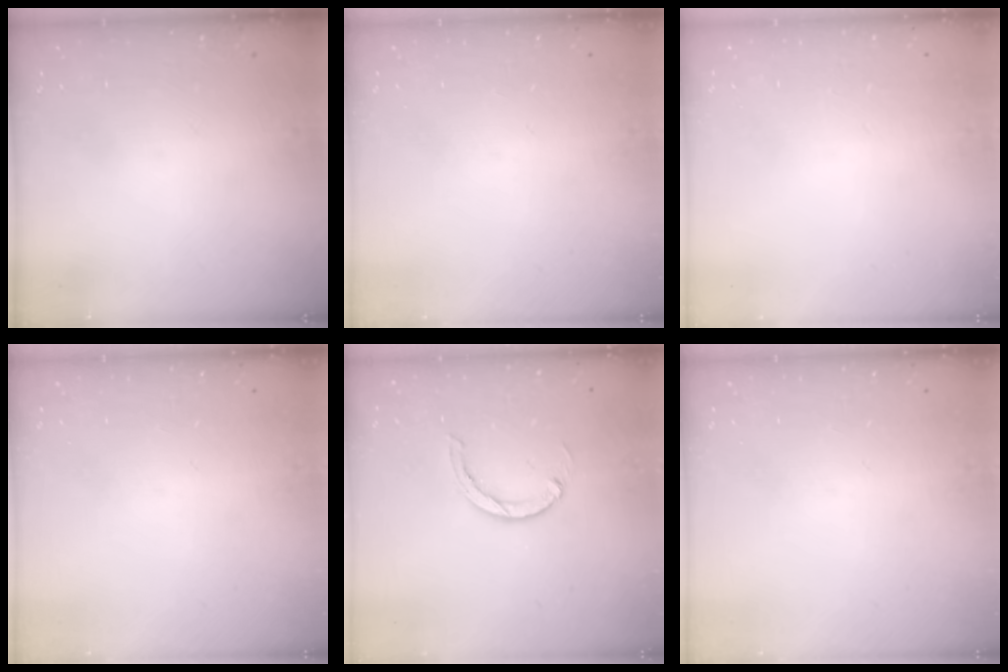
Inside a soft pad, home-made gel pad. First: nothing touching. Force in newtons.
{"total": 0.0}
{"total": 2.5, "press": 2.5, "slide": 0.2}
{"total": 0.0}
{"total": 3.1, "press": 3.1, "slide": 0.1}
{"total": 0.0}